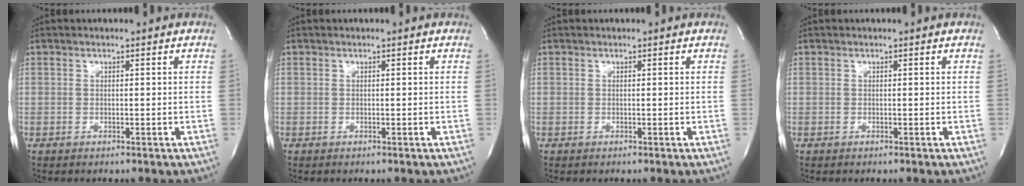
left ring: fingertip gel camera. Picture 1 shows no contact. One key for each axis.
{"total": 0.0}
{"total": 0.0}
{"total": 0.0}